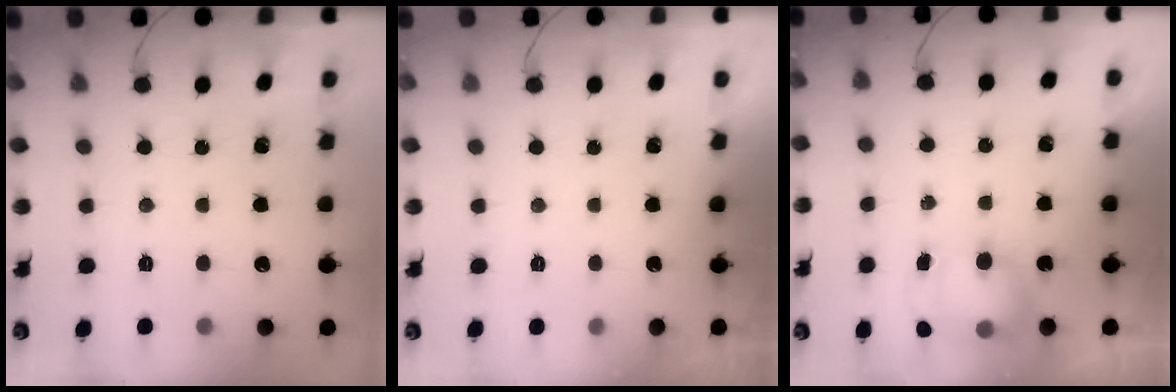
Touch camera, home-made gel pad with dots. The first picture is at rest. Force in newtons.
{"total": 0.0}
{"total": 9.1, "press": 8.3, "slide": 3.7}